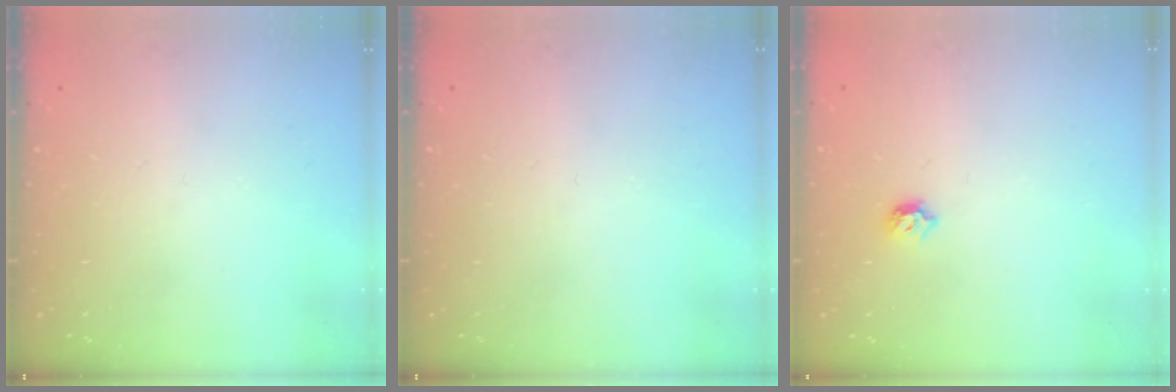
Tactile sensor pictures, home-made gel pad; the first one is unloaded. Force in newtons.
{"total": 0.0}
{"total": 6.1, "press": 6.0, "slide": 1.1}